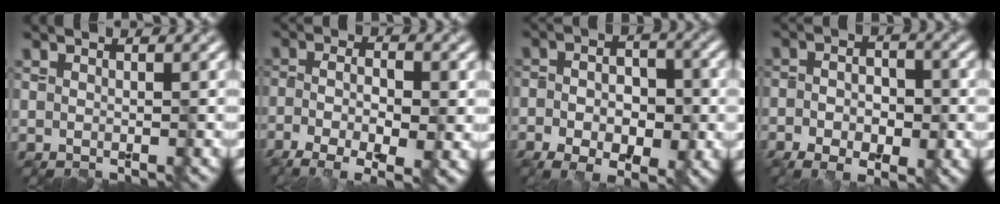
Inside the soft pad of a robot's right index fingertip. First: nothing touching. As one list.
[{"total": 7.1, "force": [-3.2, 2.1, 6.0], "torque": [-0.108, -0.006, -0.044]}, {"total": 6.8, "force": [-2.9, 3.6, 4.9], "torque": [-0.082, 0.001, -0.043]}, {"total": 5.5, "force": [-2.4, 2.7, 4.2], "torque": [-0.073, 0.000, -0.033]}]